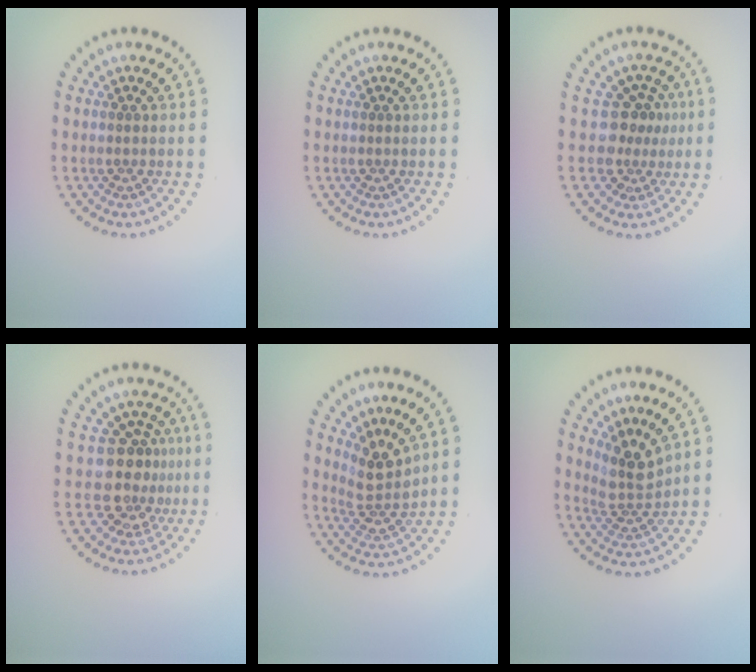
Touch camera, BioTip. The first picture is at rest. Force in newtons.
{"total": 0.0}
{"total": 3.1, "press": 2.2, "slide": 2.2}
{"total": 3.9, "press": 2.9, "slide": 2.6}
{"total": 3.3, "press": 2.4, "slide": 2.3}
{"total": 3.2, "press": 2.3, "slide": 2.2}